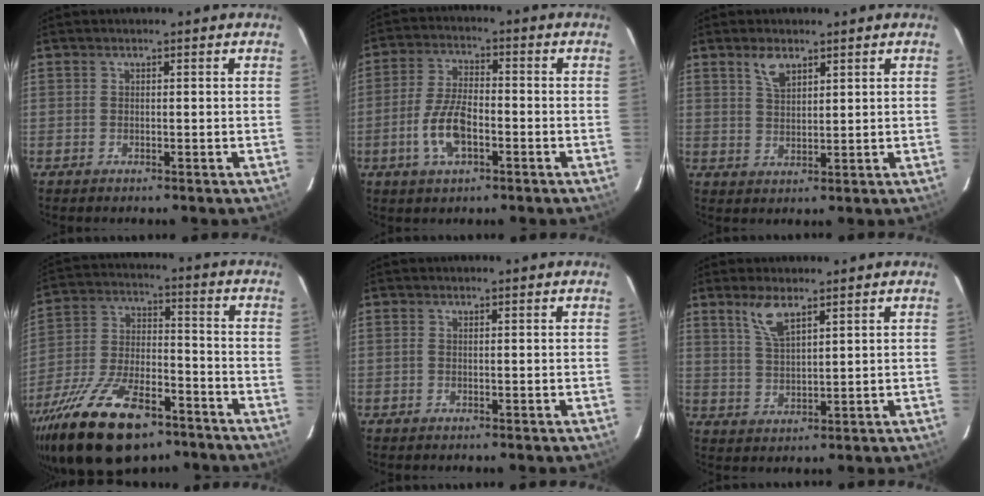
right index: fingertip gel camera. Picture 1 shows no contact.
{"total": 8.7, "force": [-3.1, 3.7, 7.2], "torque": [-0.151, 0.001, -0.057]}
{"total": 4.0, "force": [2.7, 1.8, 2.4], "torque": [-0.042, 0.003, 0.053]}
{"total": 23.1, "force": [-15.3, 10.0, 14.1], "torque": [-0.282, -0.024, -0.252]}
{"total": 0.0}
{"total": 5.5, "force": [3.8, 1.6, 3.7], "torque": [-0.073, -0.001, 0.080]}